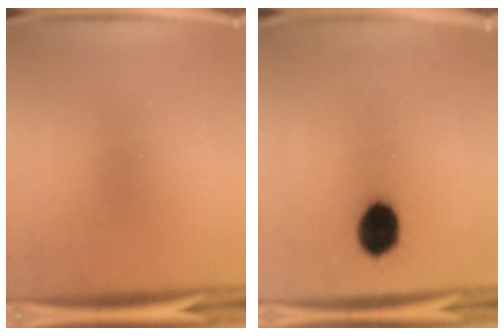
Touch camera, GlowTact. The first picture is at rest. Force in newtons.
{"total": 6.5}